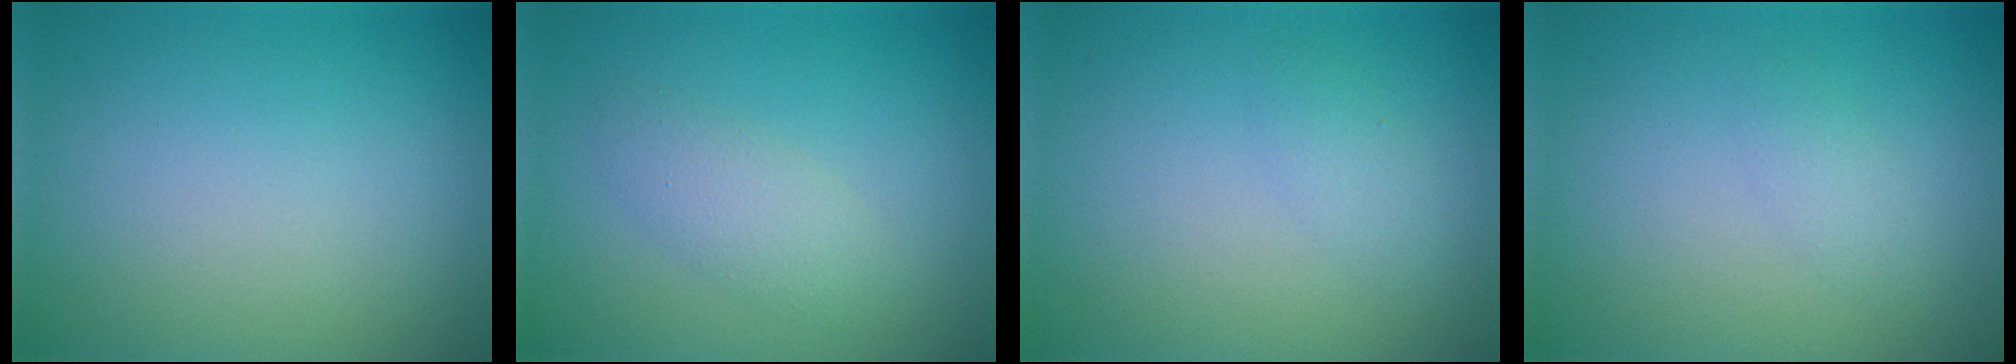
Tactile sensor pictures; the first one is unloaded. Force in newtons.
{"total": 2.3, "press": 2.3, "slide": 0.1}
{"total": 1.3, "press": 1.3, "slide": 0.0}
{"total": 1.1, "press": 1.1, "slide": 0.0}